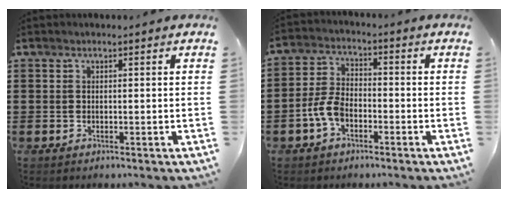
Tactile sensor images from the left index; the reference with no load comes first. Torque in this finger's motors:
{"motor_torque": [0.95, 0.43, 0.41, 0.05]}